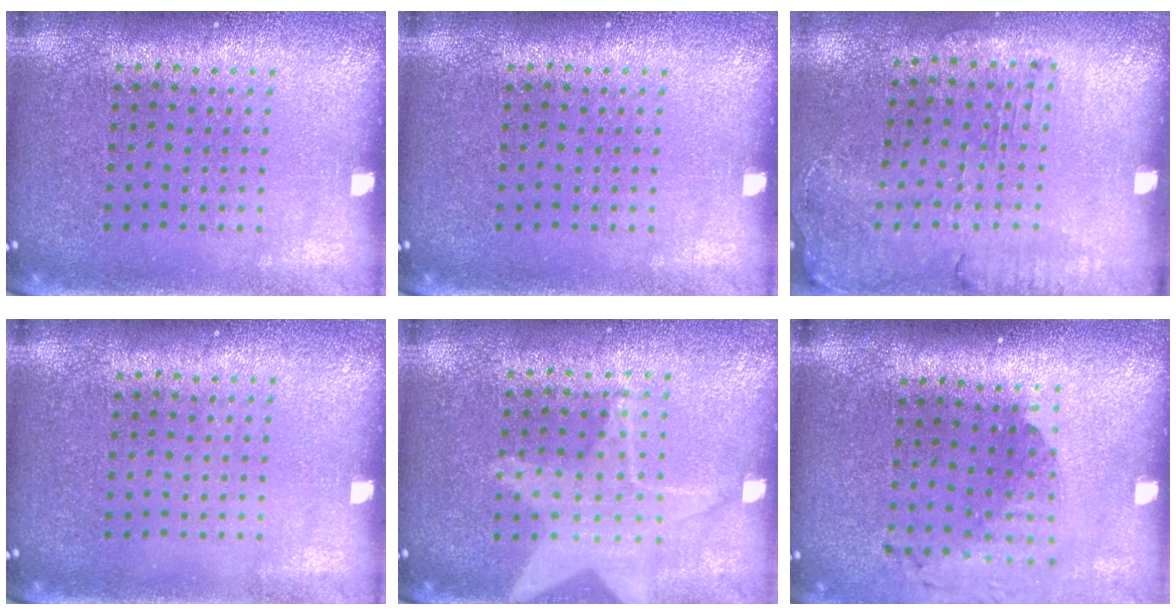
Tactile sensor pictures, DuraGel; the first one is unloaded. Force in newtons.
{"total": 0.0}
{"total": 1.6, "press": 1.4, "slide": 0.8}
{"total": 0.0}
{"total": 1.4, "press": 1.4, "slide": 0.4}
{"total": 1.8, "press": 1.4, "slide": 1.2}